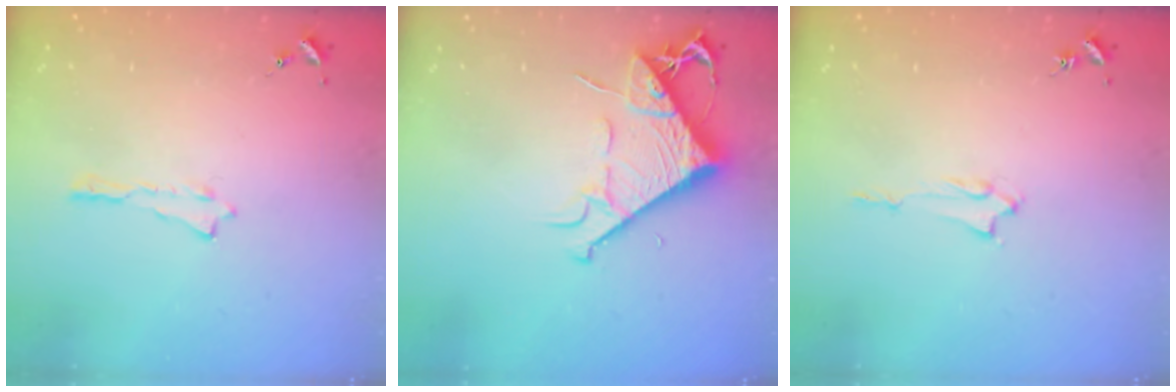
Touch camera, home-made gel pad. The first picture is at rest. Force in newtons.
{"total": 8.1, "press": 8.1, "slide": 1.1}
{"total": 1.3, "press": 1.3, "slide": 0.2}